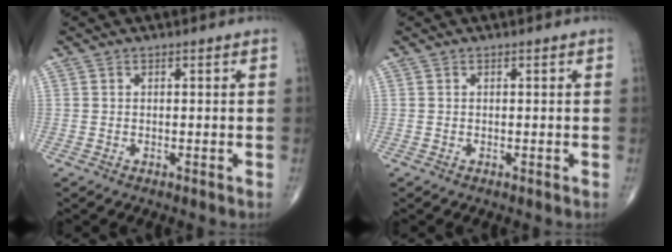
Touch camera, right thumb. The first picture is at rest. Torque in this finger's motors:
{"motor_torque": [0.02, 0.02, -0.02, -0.02, 0.00]}